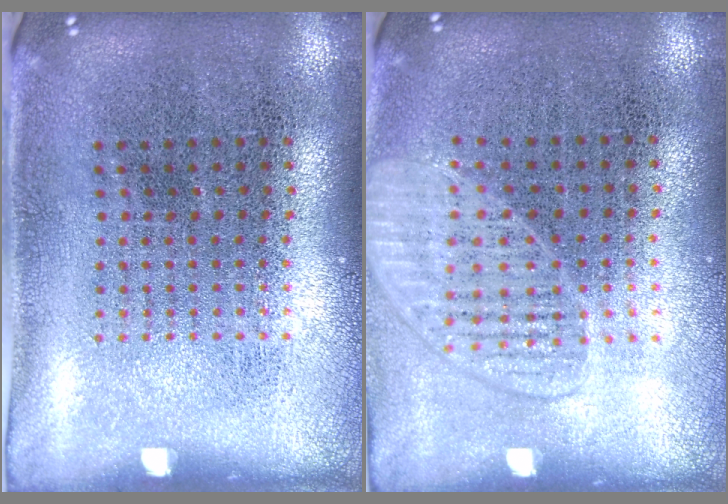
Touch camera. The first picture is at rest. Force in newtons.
{"total": 1.5, "press": 1.4, "slide": 0.4}